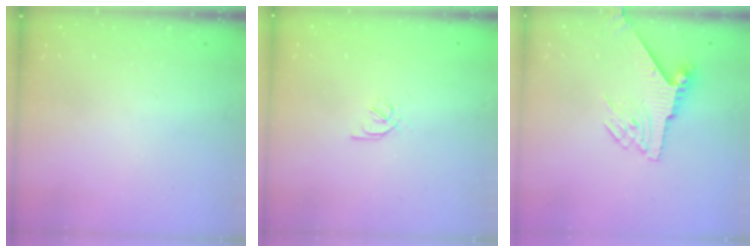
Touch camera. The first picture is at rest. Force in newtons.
{"total": 2.2, "press": 2.1, "slide": 0.6}
{"total": 7.0, "press": 6.9, "slide": 1.1}